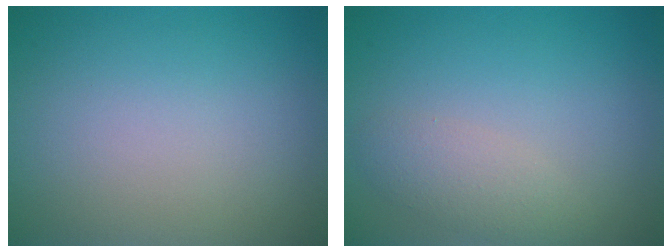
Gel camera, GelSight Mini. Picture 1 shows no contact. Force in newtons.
{"total": 2.3, "press": 2.3, "slide": 0.2}